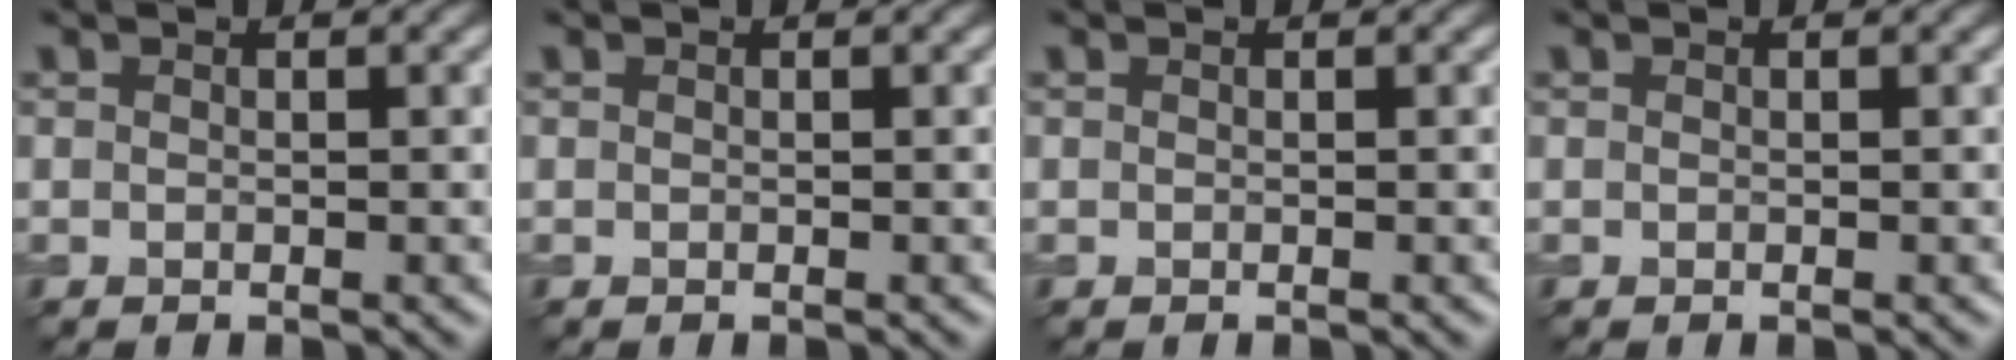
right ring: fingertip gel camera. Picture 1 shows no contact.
{"total": 0.0}
{"total": 0.0}
{"total": 0.0}